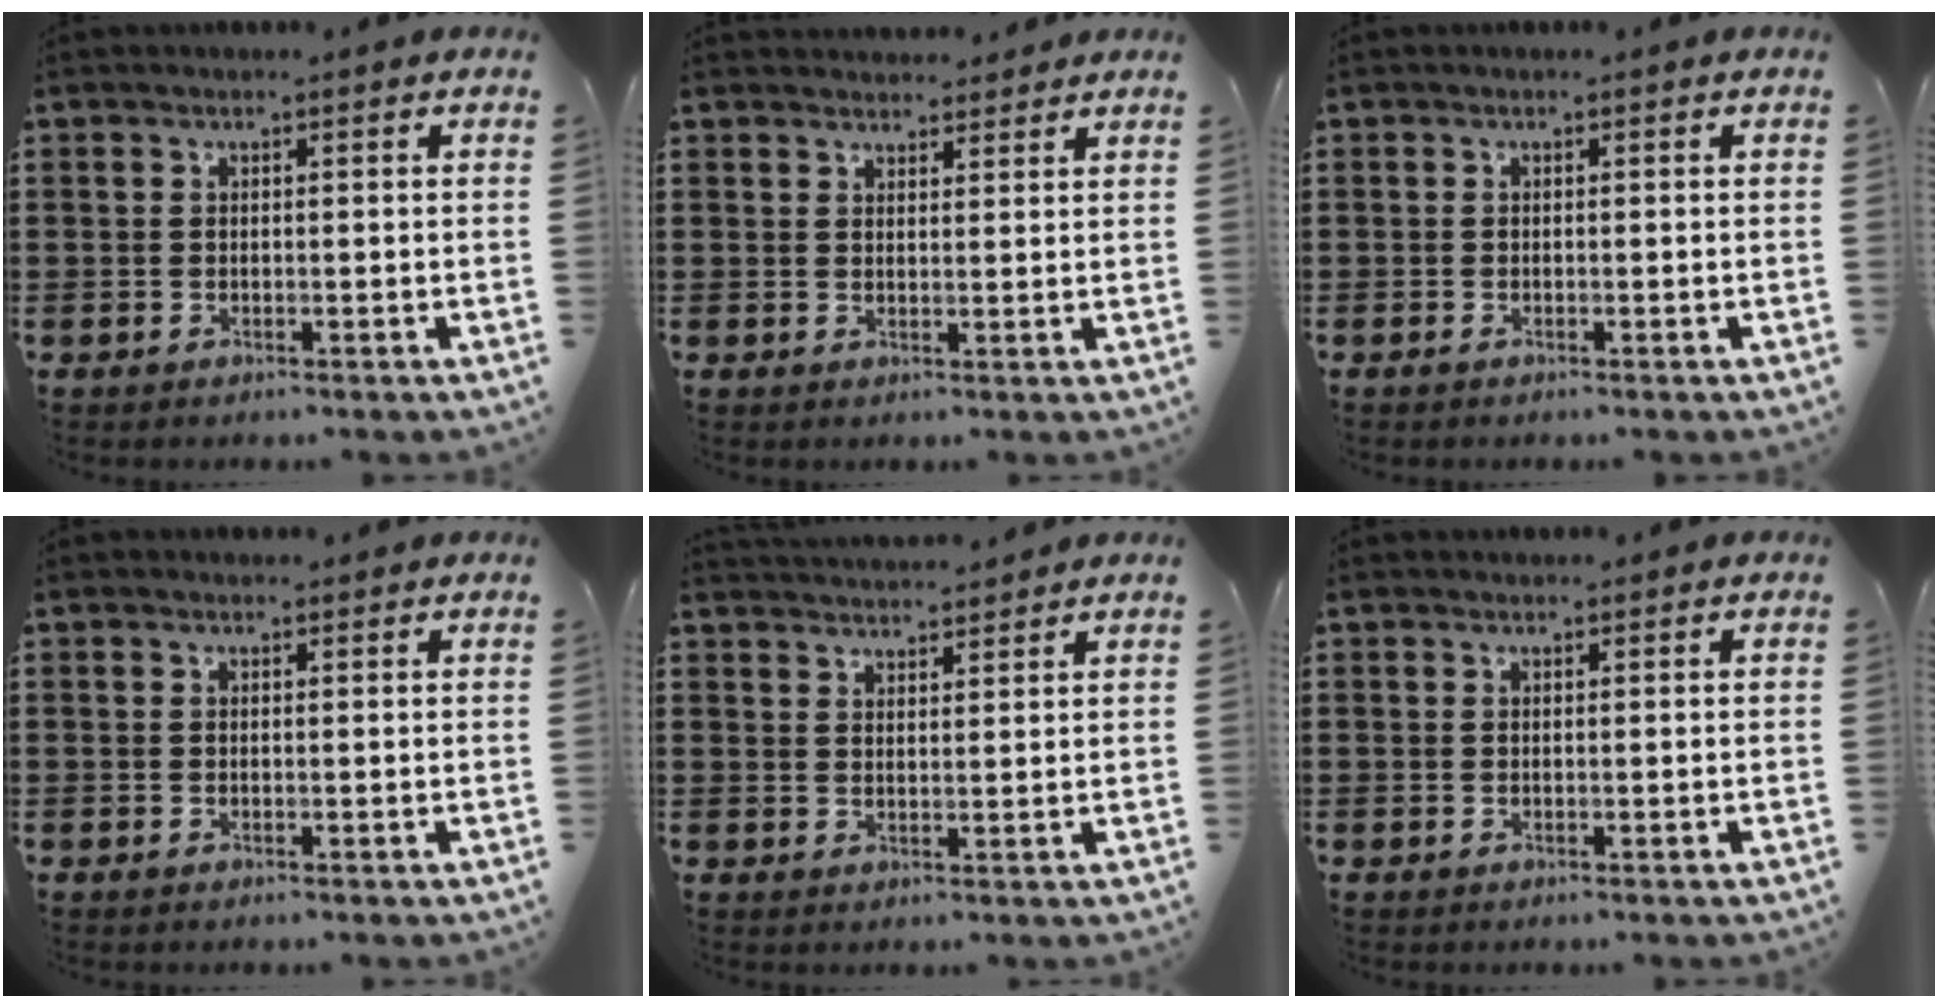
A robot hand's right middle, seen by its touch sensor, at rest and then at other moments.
{"total": 2.6, "force": [2.5, 0.3, -0.3], "torque": [0.007, -0.004, 0.047]}
{"total": 0.0}
{"total": 0.6, "force": [0.6, 0.0, 0.0], "torque": [0.006, -0.003, 0.010]}
{"total": 3.0, "force": [3.0, -0.2, -0.4], "torque": [-0.001, -0.010, 0.056]}
{"total": 0.7, "force": [0.7, 0.1, 0.0], "torque": [0.006, -0.003, 0.012]}